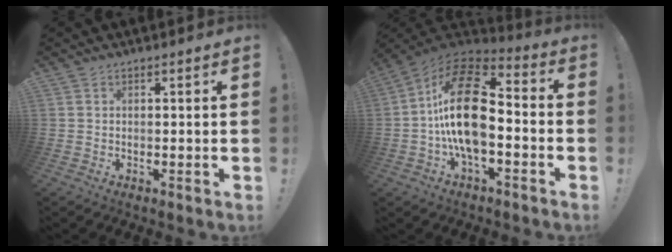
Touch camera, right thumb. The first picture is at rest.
{"total": 22.3, "force": [-0.8, 11.6, 19.0], "torque": [-0.372, 0.017, -0.013]}